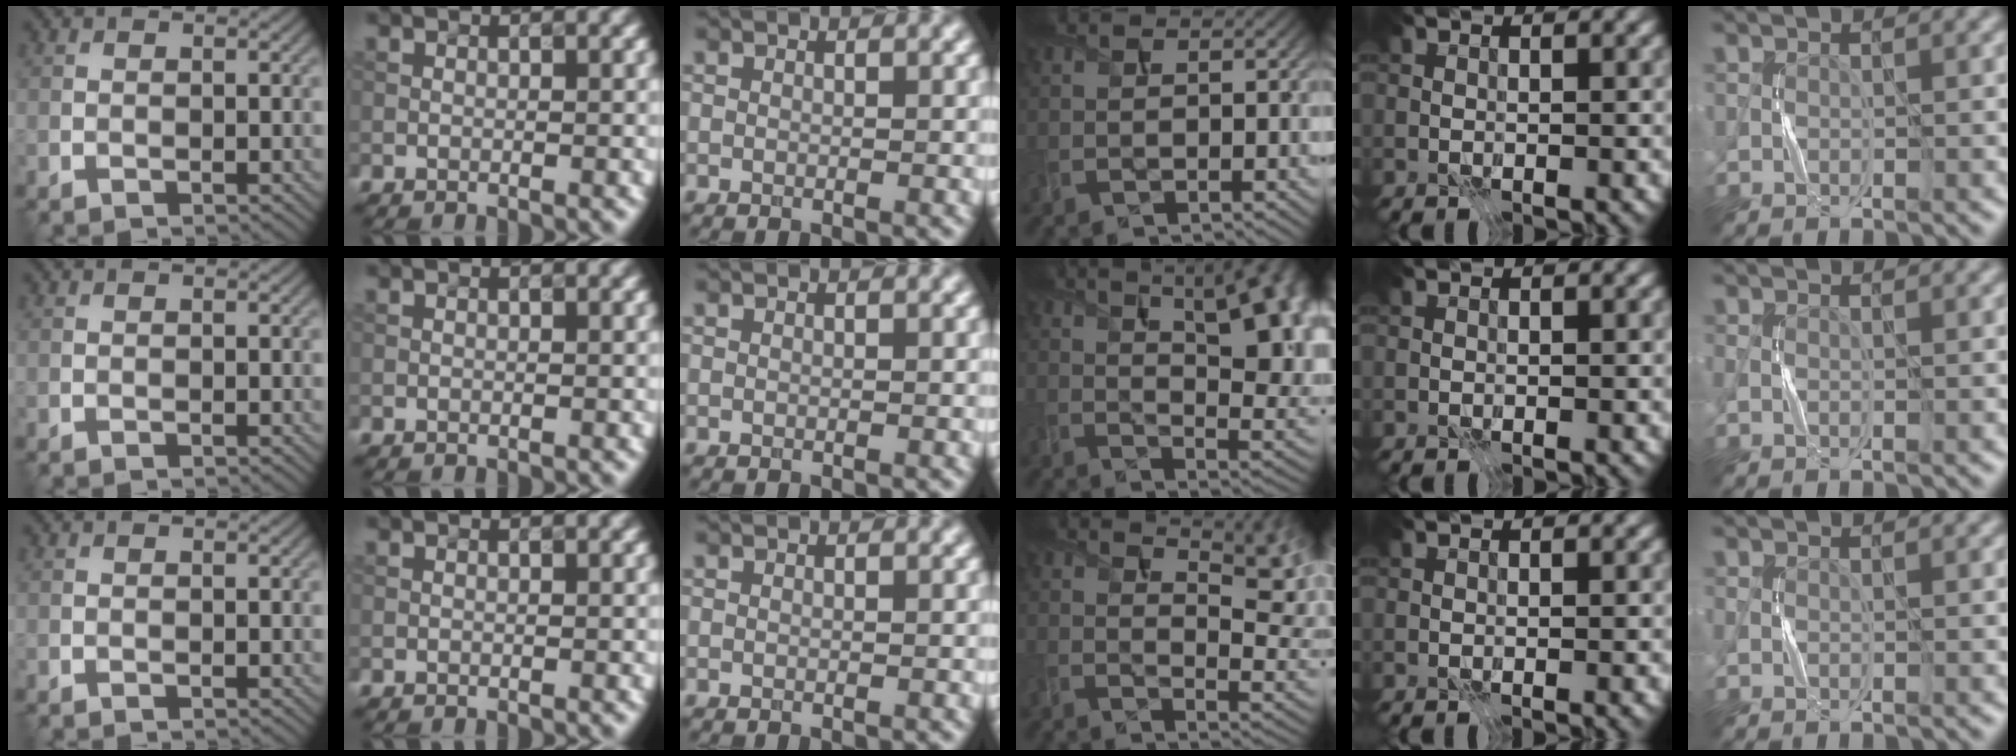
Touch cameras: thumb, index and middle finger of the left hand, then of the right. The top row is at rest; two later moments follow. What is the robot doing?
{"motion": "press", "object": "syringe"}